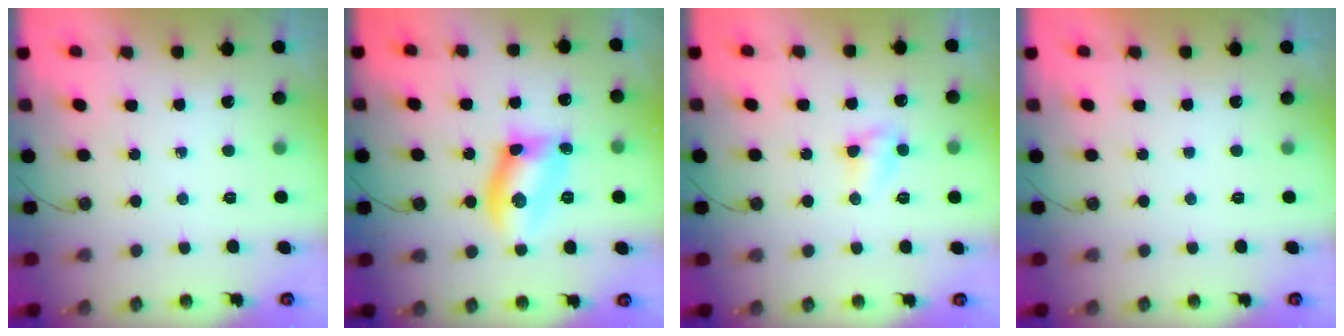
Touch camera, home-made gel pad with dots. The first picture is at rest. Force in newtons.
{"total": 10.0, "press": 10.0, "slide": 0.7}
{"total": 4.7, "press": 4.7, "slide": 0.6}
{"total": 0.0}